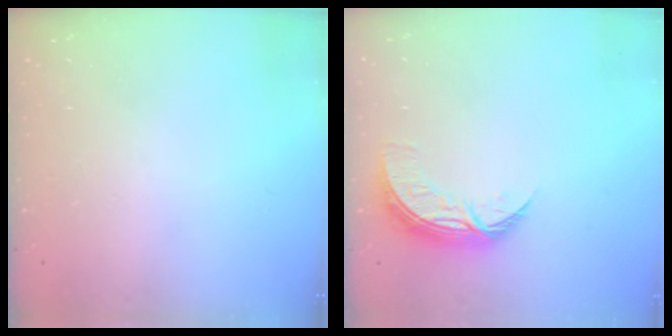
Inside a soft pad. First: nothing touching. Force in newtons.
{"total": 8.4, "press": 8.4, "slide": 0.4}